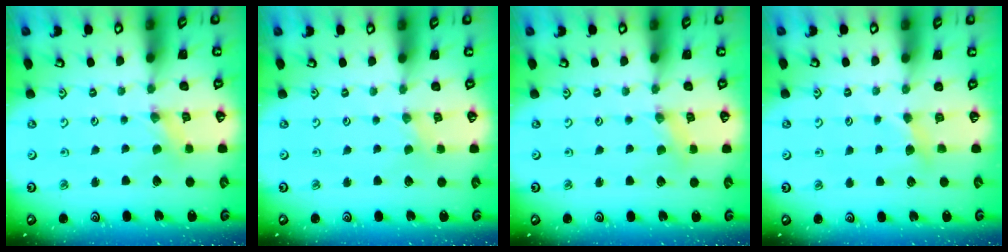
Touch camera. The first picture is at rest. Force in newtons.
{"total": 0.0}
{"total": 1.7, "press": 1.7, "slide": 0.3}
{"total": 2.8, "press": 2.8, "slide": 0.5}